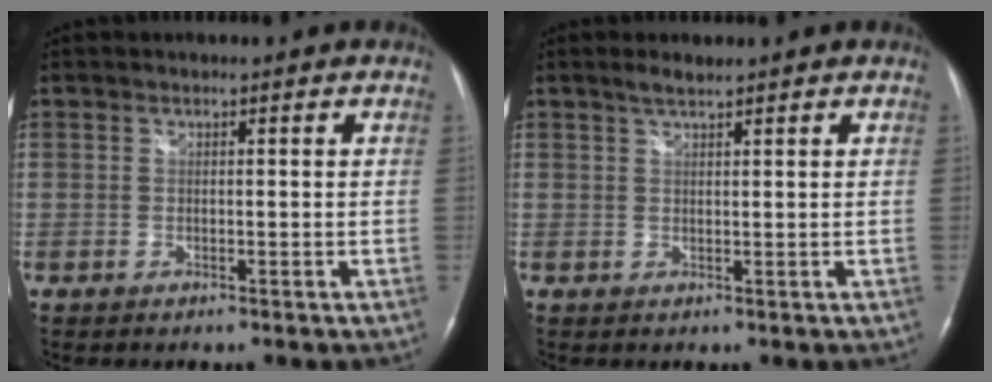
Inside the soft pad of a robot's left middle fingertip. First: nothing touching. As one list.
[{"total": 1.8, "force": [1.6, 0.1, 0.9], "torque": [-0.025, 0.002, 0.033]}]